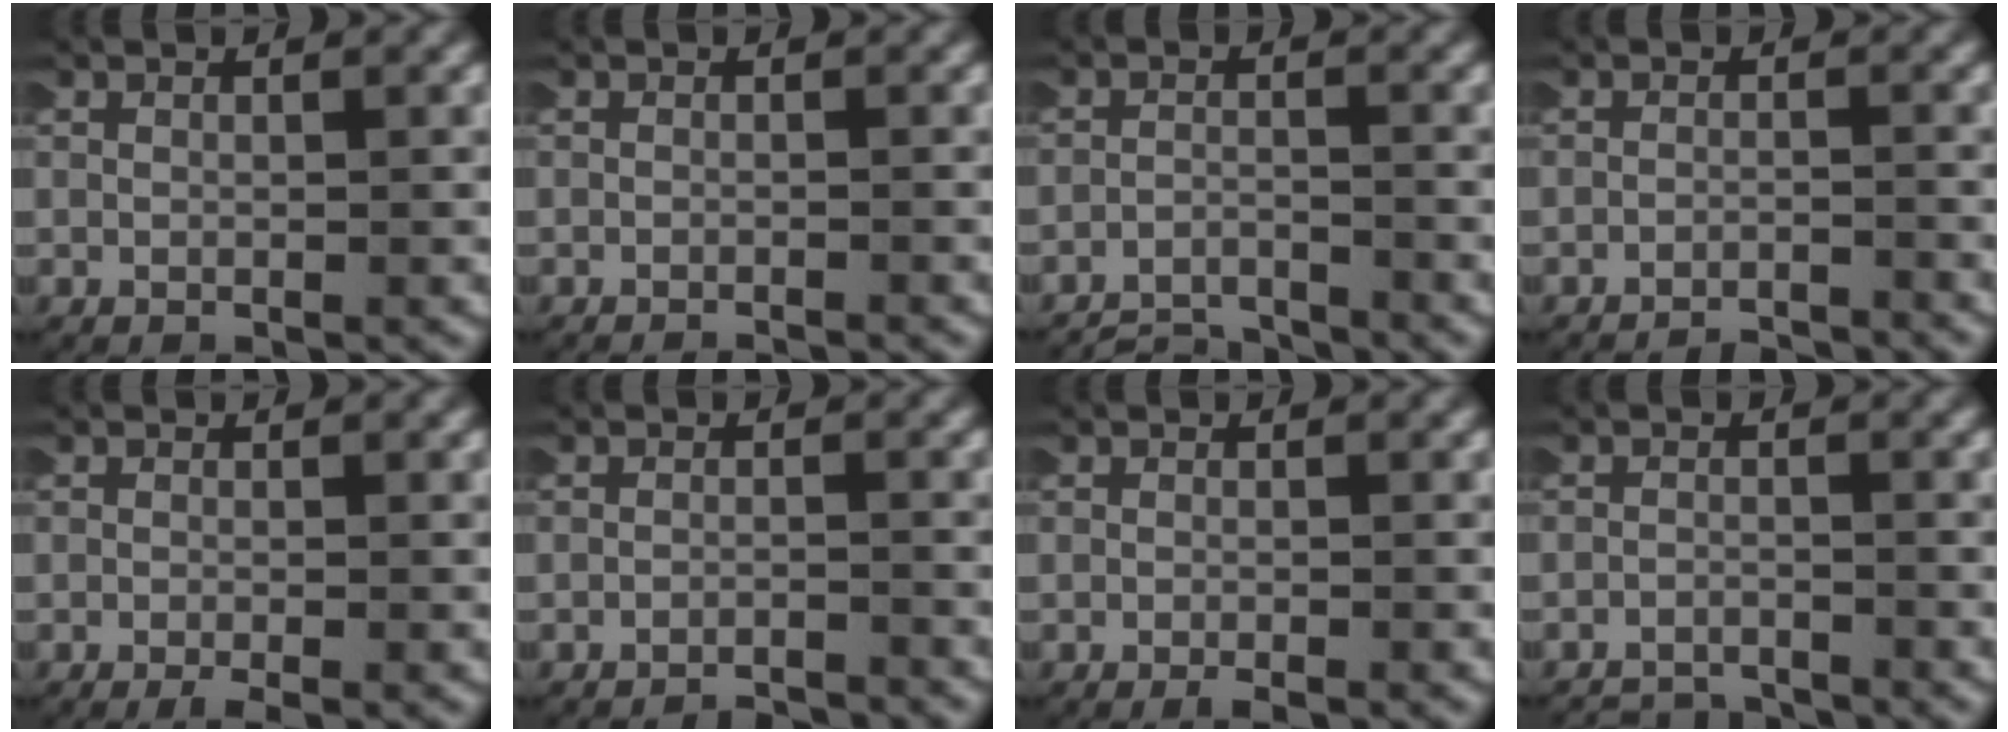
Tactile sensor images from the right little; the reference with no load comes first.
{"total": 1.7, "force": [-1.7, 0.1, 0.0], "torque": [-0.002, -0.006, -0.024]}
{"total": 4.7, "force": [-4.6, 0.8, 0.5], "torque": [-0.011, -0.021, -0.072]}
{"total": 4.3, "force": [-4.3, 0.5, 0.0], "torque": [0.001, -0.016, -0.065]}
{"total": 1.4, "force": [-1.2, 0.2, 0.8], "torque": [-0.015, -0.006, -0.016]}
{"total": 3.8, "force": [-3.8, 0.4, -0.1], "torque": [0.001, -0.015, -0.057]}
{"total": 1.0, "force": [-0.9, 0.0, 0.4], "torque": [-0.010, -0.005, -0.013]}
{"total": 3.6, "force": [-3.5, 0.4, 0.2], "torque": [-0.007, -0.016, -0.056]}